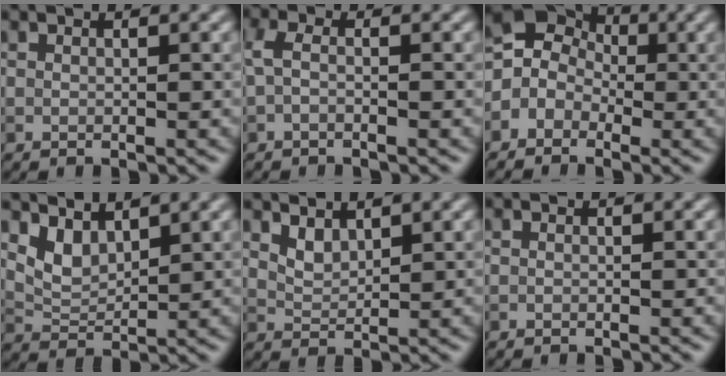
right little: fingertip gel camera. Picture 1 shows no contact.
{"total": 1.6, "force": [-0.6, 0.6, 1.4], "torque": [-0.034, 0.004, -0.015]}
{"total": 4.6, "force": [-0.9, 4.1, 1.8], "torque": [-0.018, 0.019, -0.038]}
{"total": 2.9, "force": [2.1, 1.3, 1.4], "torque": [-0.037, -0.011, 0.047]}
{"total": 1.9, "force": [1.5, 0.8, 0.9], "torque": [-0.019, -0.005, 0.035]}
{"total": 0.0}